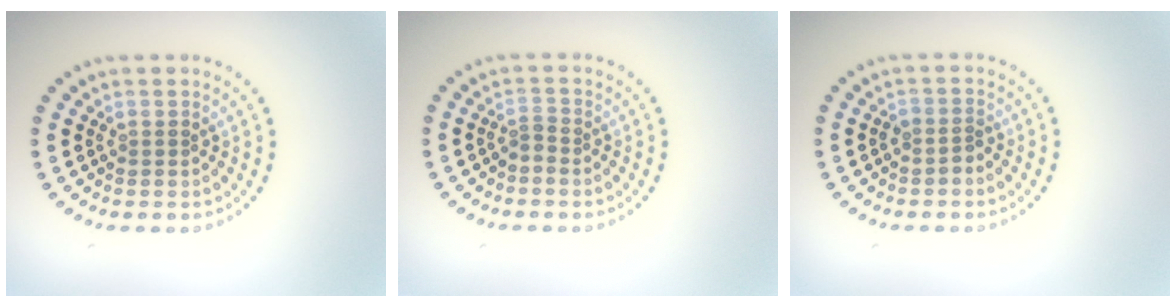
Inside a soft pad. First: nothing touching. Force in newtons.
{"total": 1.0, "press": 0.4, "slide": 0.9}
{"total": 1.3, "press": 1.0, "slide": 0.8}